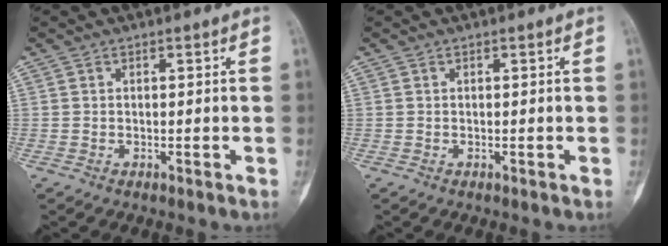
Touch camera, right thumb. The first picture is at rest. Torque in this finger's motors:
{"motor_torque": [0.00, 0.00, 0.06, -0.04, 0.00]}